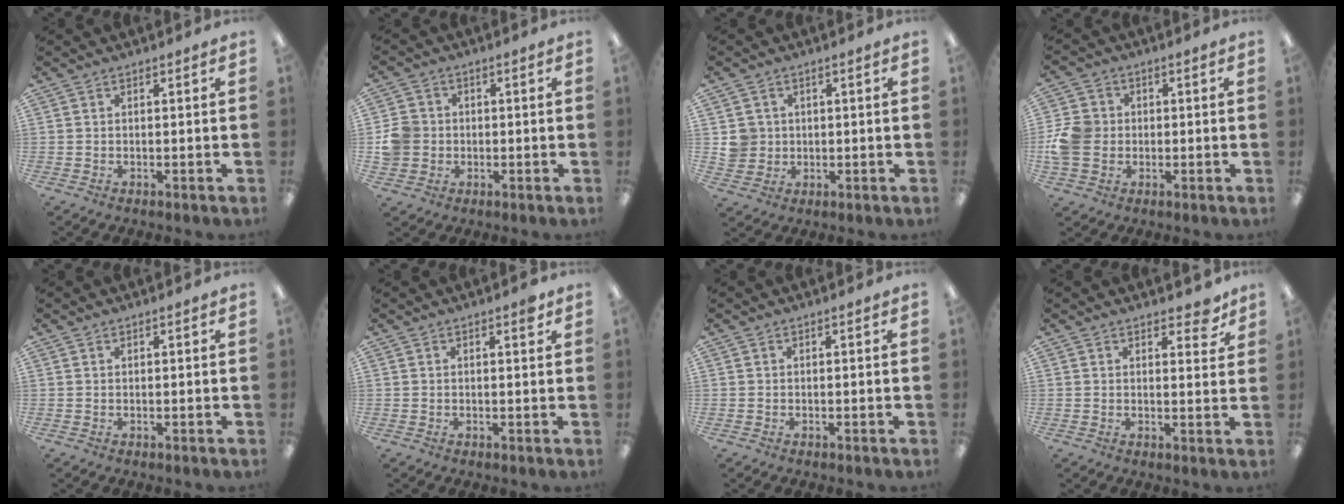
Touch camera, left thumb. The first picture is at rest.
{"total": 6.0, "force": [-0.2, 5.6, 2.0], "torque": [-0.042, 0.014, -0.002]}
{"total": 4.8, "force": [0.8, 4.7, 0.9], "torque": [-0.013, 0.006, 0.015]}
{"total": 8.5, "force": [-0.6, 7.5, 4.0], "torque": [-0.088, 0.019, -0.007]}
{"total": 0.5, "force": [0.4, 0.2, 0.3], "torque": [-0.005, 0.003, 0.006]}
{"total": 1.9, "force": [1.1, 0.5, 1.4], "torque": [-0.015, -0.004, 0.016]}
{"total": 0.0}
{"total": 4.8, "force": [3.6, 2.2, 2.3], "torque": [-0.013, -0.019, 0.058]}